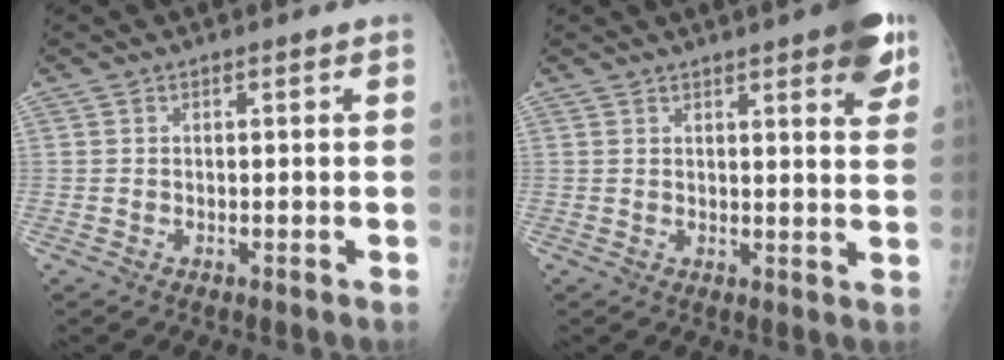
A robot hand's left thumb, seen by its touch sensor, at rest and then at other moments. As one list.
[{"total": 9.2, "force": [5.3, 2.2, 7.2], "torque": [-0.070, -0.017, 0.061]}]